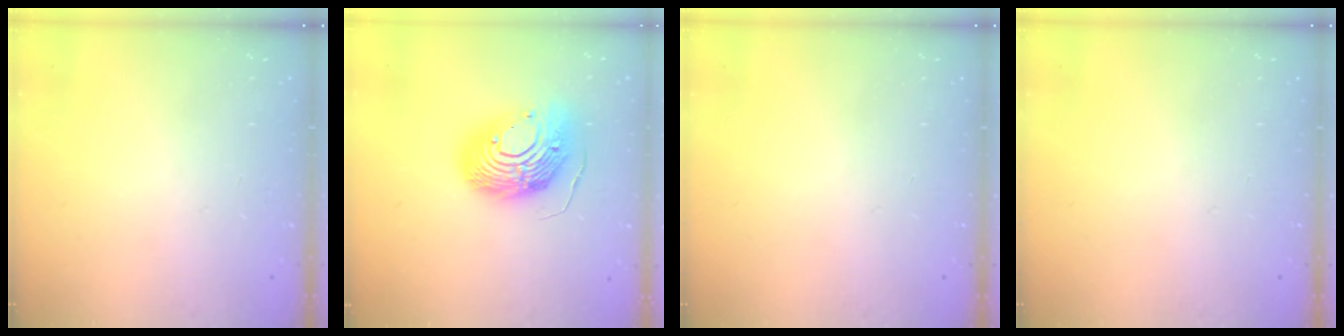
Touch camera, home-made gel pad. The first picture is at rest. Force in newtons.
{"total": 16.9, "press": 16.8, "slide": 1.6}
{"total": 0.0}
{"total": 0.0}